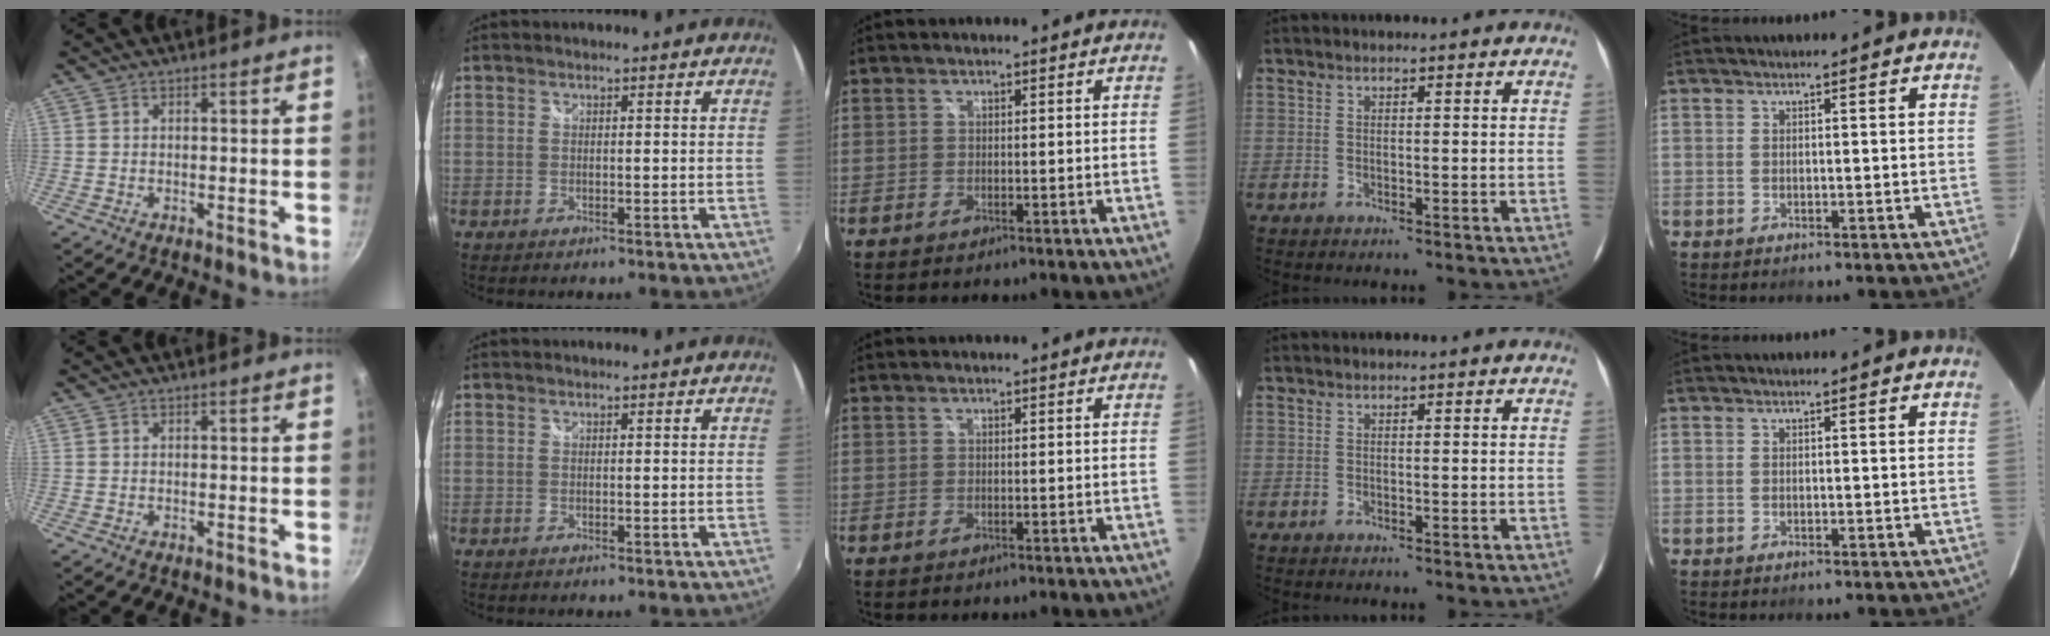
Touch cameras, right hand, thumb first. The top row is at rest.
{}